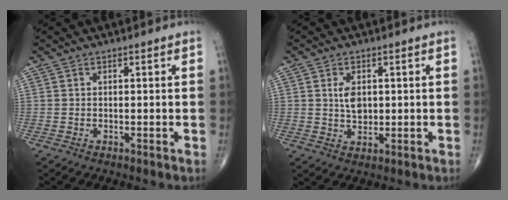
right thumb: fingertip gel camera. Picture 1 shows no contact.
{"total": 4.1, "force": [0.7, 2.5, 3.1], "torque": [-0.048, -0.006, 0.014]}